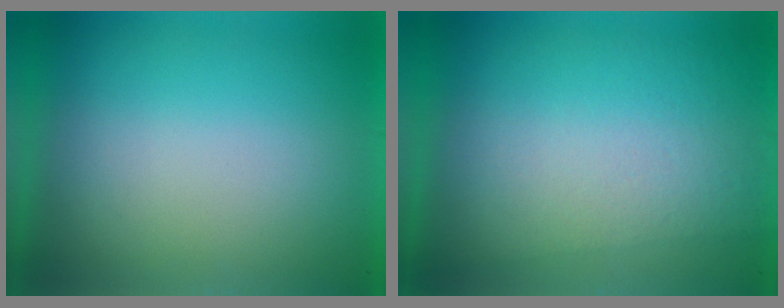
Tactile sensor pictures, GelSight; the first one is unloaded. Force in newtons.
{"total": 2.8}